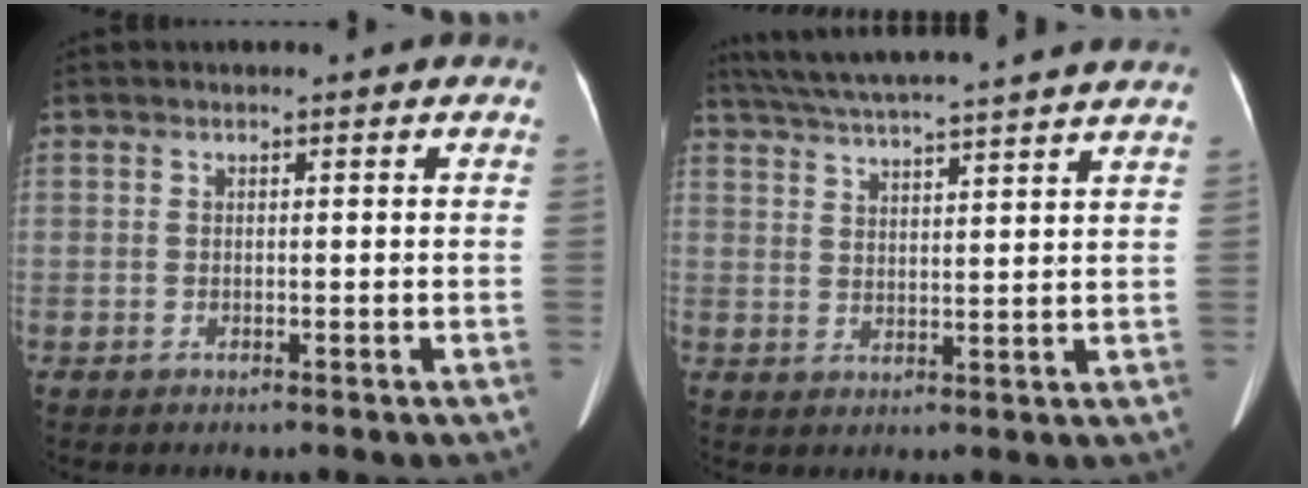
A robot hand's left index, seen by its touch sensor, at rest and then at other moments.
{"total": 18.9, "force": [17.0, -0.5, 8.4], "torque": [-0.149, 0.014, 0.235]}